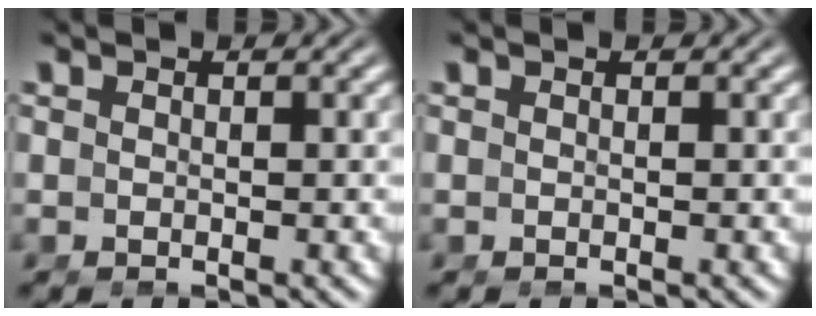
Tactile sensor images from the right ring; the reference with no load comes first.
{"total": 0.0}